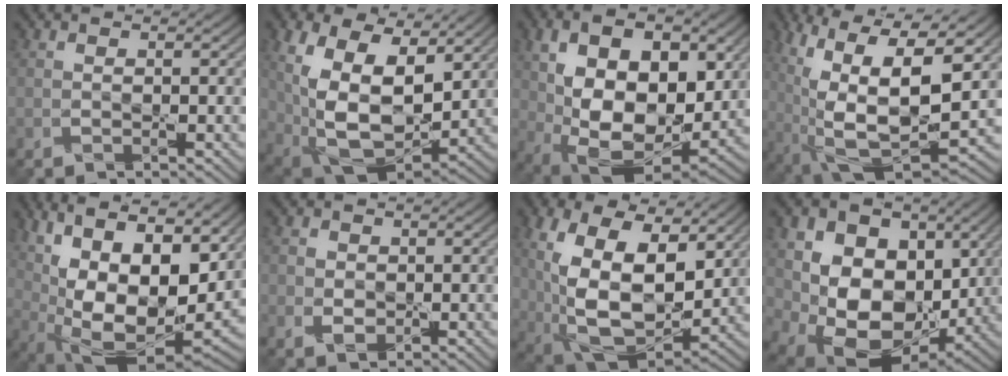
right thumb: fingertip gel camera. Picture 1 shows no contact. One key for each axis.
{"total": 16.4, "fx": 4.2, "fy": 10.6, "fz": 11.9, "tx": -0.238, "ty": -0.012, "tz": 0.091}
{"total": 16.7, "fx": 3.2, "fy": 10.1, "fz": 13.0, "tx": -0.211, "ty": 0.000, "tz": 0.055}
{"total": 16.7, "fx": 2.4, "fy": 7.4, "fz": 14.7, "tx": -0.278, "ty": -0.011, "tz": 0.055}
{"total": 18.9, "fx": 5.5, "fy": 9.6, "fz": 15.3, "tx": -0.274, "ty": 0.015, "tz": 0.093}
{"total": 3.2, "fx": -0.2, "fy": 2.8, "fz": 1.5, "tx": -0.034, "ty": -0.003, "tz": -0.010}
{"total": 16.7, "fx": 3.8, "fy": 10.5, "fz": 12.4, "tx": -0.251, "ty": -0.011, "tz": 0.080}
{"total": 15.4, "fx": 1.8, "fy": 11.8, "fz": 9.7, "tx": -0.193, "ty": -0.033, "tz": 0.042}